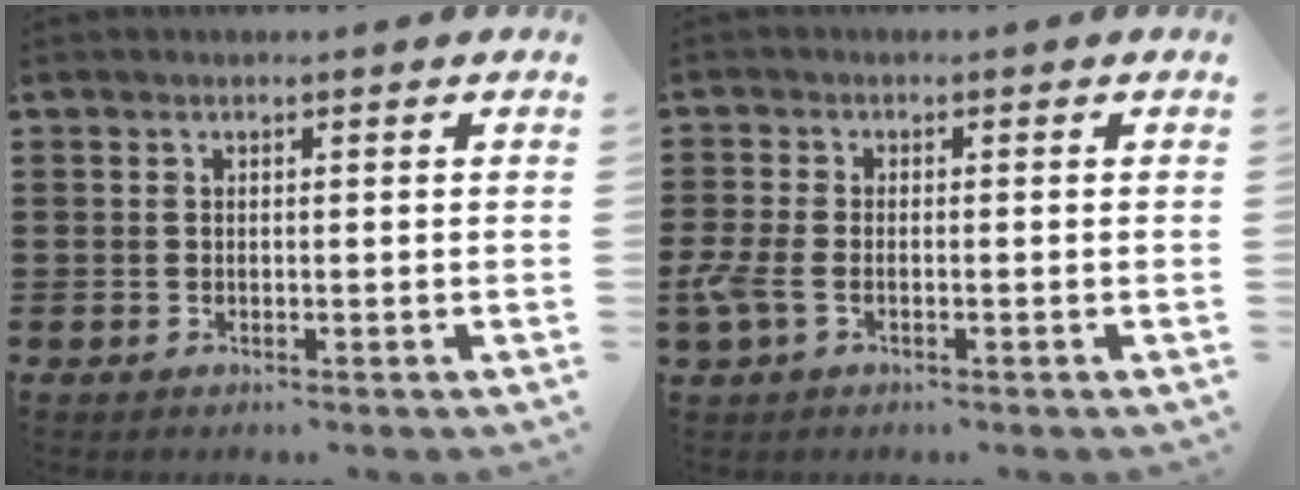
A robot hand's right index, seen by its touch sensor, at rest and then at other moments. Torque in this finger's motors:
{"motor_torque": [2.14, 0.00, 0.17, 0.04]}